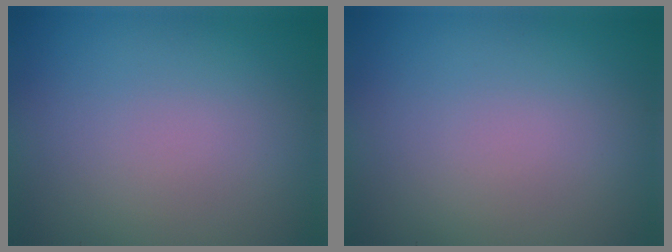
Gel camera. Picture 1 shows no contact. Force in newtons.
{"total": 0.0}